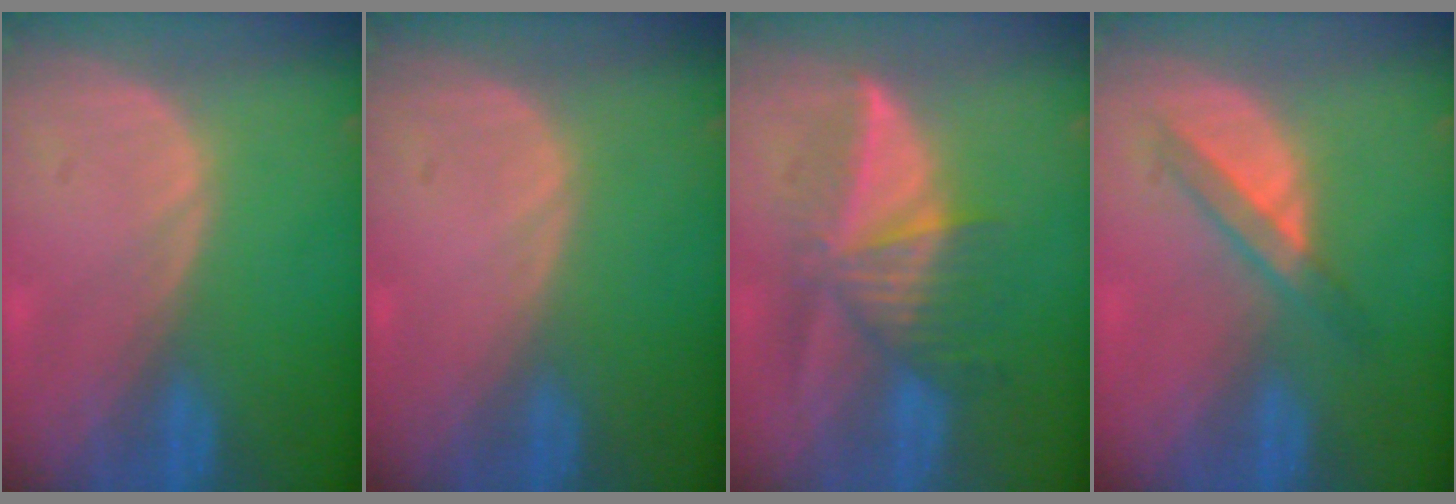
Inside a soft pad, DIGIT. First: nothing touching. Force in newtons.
{"total": 0.0}
{"total": 7.0, "press": 7.0, "slide": 0.7}
{"total": 3.9, "press": 3.7, "slide": 1.1}